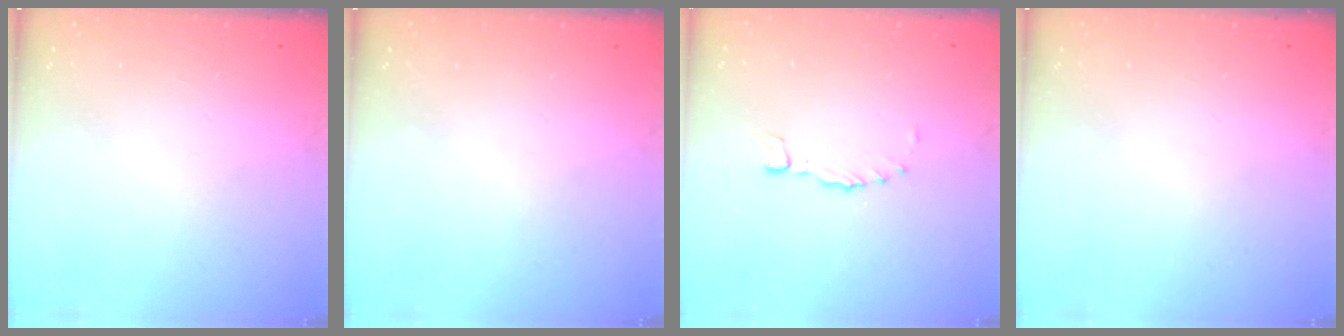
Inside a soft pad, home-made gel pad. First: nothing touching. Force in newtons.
{"total": 0.0}
{"total": 0.0}
{"total": 0.0}